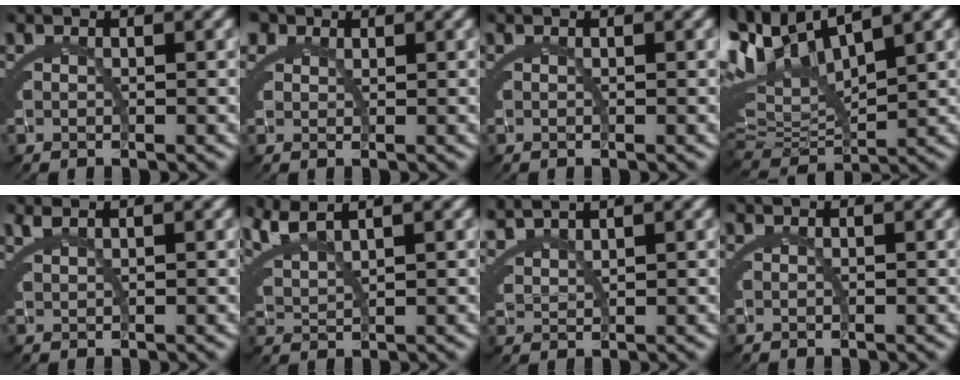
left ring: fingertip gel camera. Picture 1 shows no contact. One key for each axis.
{"total": 2.7, "fx": 1.6, "fy": 1.9, "fz": 1.2, "tx": -0.039, "ty": -0.003, "tz": 0.031}
{"total": 0.0}
{"total": 10.6, "fx": 4.0, "fy": 6.6, "fz": 7.3, "tx": -0.165, "ty": 0.000, "tz": 0.066}
{"total": 1.6, "fx": 1.3, "fy": -0.8, "fz": 0.4, "tx": -0.008, "ty": 0.004, "tz": 0.031}
{"total": 4.5, "fx": 3.4, "fy": 1.4, "fz": 2.6, "tx": -0.076, "ty": 0.000, "tz": 0.070}
{"total": 3.4, "fx": 3.0, "fy": 0.7, "fz": 1.4, "tx": -0.045, "ty": 0.000, "tz": 0.063}
{"total": 0.0}